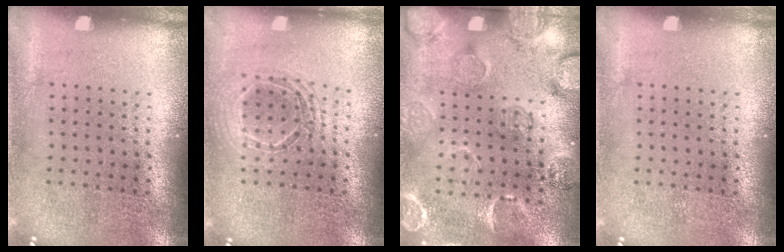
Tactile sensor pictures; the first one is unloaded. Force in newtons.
{"total": 1.7, "press": 1.4, "slide": 0.9}
{"total": 2.8, "press": 1.9, "slide": 2.1}
{"total": 0.0}